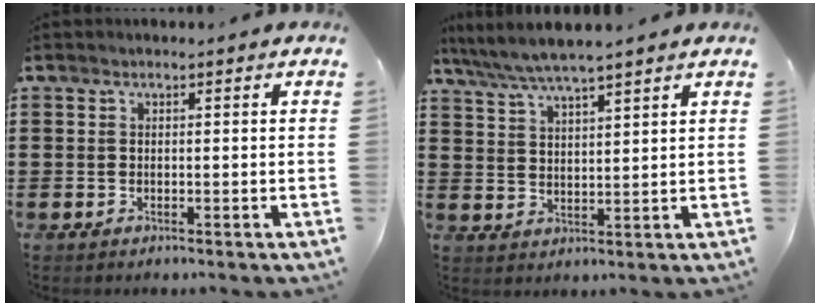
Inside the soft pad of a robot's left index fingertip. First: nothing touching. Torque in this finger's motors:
{"motor_torque": [1.13, -1.01, 0.20, 0.13]}